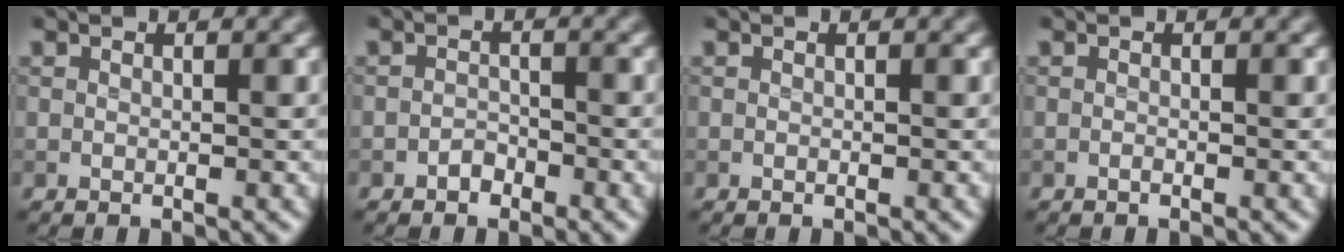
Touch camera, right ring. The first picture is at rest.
{"total": 1.1, "force": [-0.8, 0.7, 0.4], "torque": [-0.003, 0.004, -0.014]}
{"total": 0.0}
{"total": 0.0}